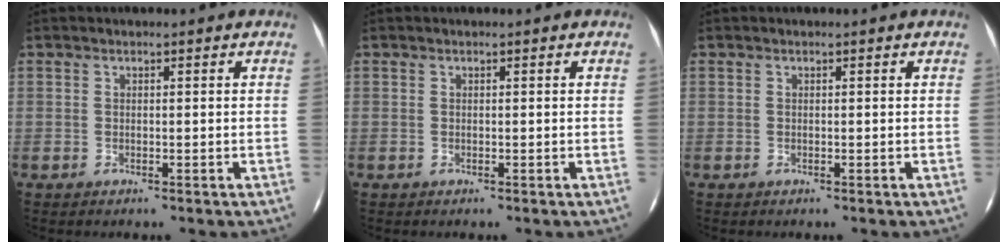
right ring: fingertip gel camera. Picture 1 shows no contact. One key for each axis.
{"total": 0.0}
{"total": 0.0}